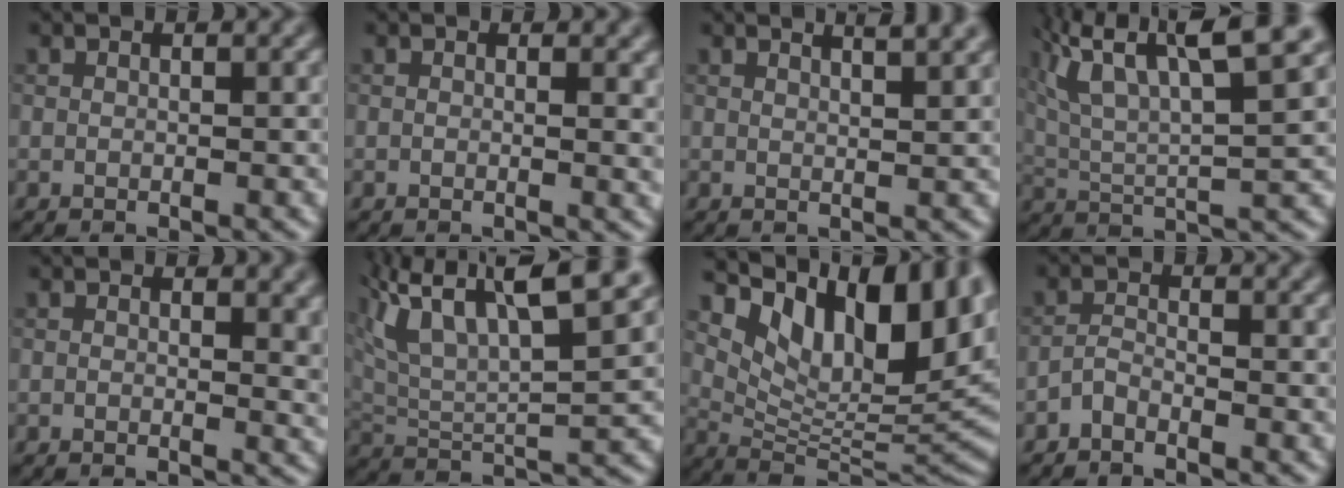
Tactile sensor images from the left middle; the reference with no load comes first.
{"total": 1.7, "force": [0.2, 0.6, 1.6], "torque": [-0.014, -0.004, 0.003]}
{"total": 3.3, "force": [2.4, 1.2, 2.0], "torque": [0.005, 0.017, 0.003]}
{"total": 11.1, "force": [5.1, 3.8, 9.0], "torque": [-0.156, 0.020, 0.080]}
{"total": 2.5, "force": [0.5, 1.2, 2.1], "torque": [-0.022, -0.003, 0.006]}
{"total": 13.0, "force": [7.4, 4.9, 9.4], "torque": [-0.169, 0.020, 0.124]}
{"total": 13.3, "force": [6.5, 5.7, 10.0], "torque": [-0.157, 0.003, 0.128]}
{"total": 1.3, "force": [-1.1, 0.3, 0.6], "torque": [-0.013, 0.004, -0.026]}